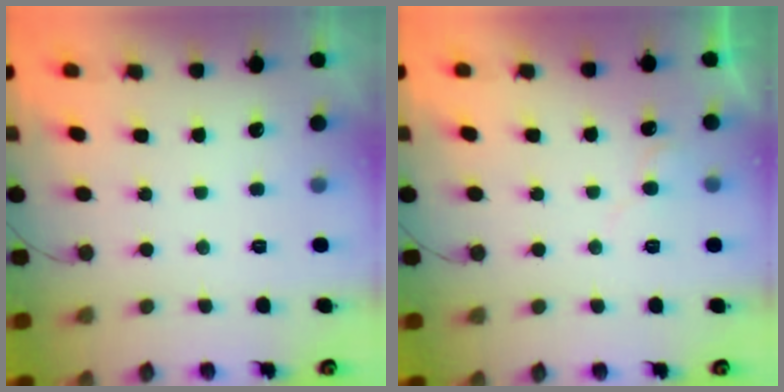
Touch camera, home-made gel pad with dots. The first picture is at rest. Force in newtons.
{"total": 5.4, "press": 5.4, "slide": 0.6}